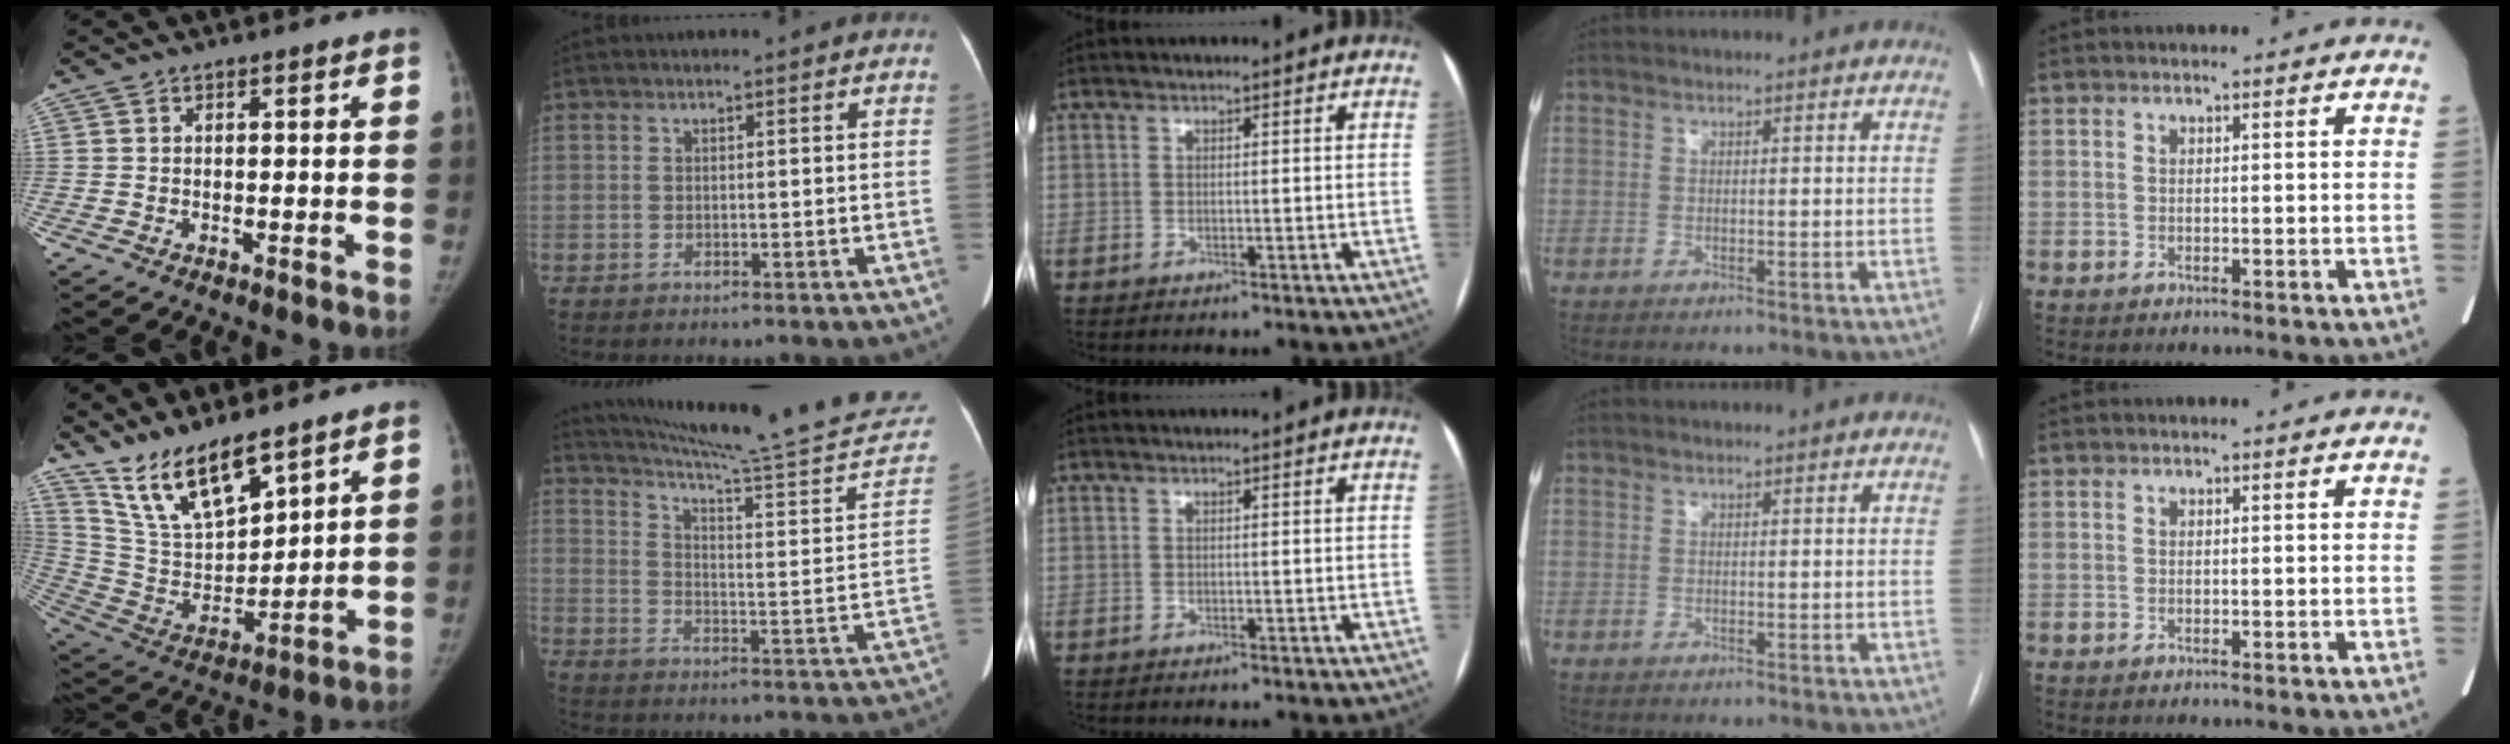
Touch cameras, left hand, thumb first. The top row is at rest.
{"thumb": {"total": 14.8, "force": [11.4, 4.6, 8.3], "torque": [-0.128, -0.063, 0.232]}, "index": {"total": 30.3, "force": [27.8, 0.3, 12.1], "torque": [-0.189, -0.122, 0.353]}}